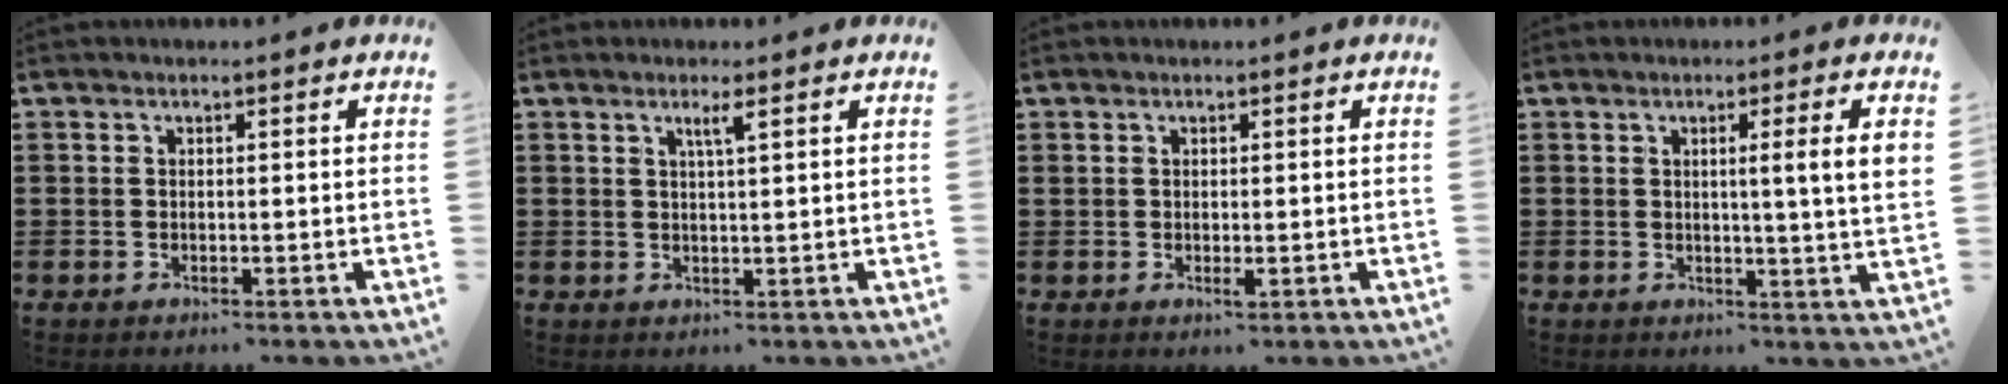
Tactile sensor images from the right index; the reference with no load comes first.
{"total": 1.8, "force": [1.0, 0.0, 1.6], "torque": [-0.032, -0.001, 0.015]}
{"total": 1.1, "force": [0.0, 0.3, 1.1], "torque": [-0.020, -0.003, 0.001]}
{"total": 5.1, "force": [1.3, -0.8, 4.9], "torque": [-0.086, -0.013, 0.015]}